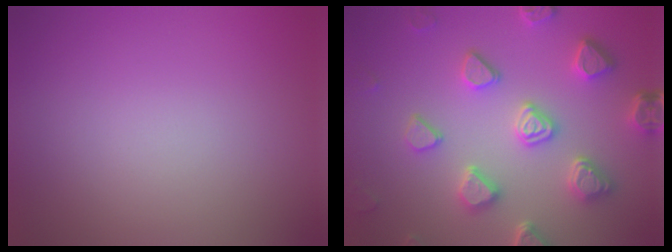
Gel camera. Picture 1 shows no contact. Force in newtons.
{"total": 5.5, "press": 4.9, "slide": 2.5}